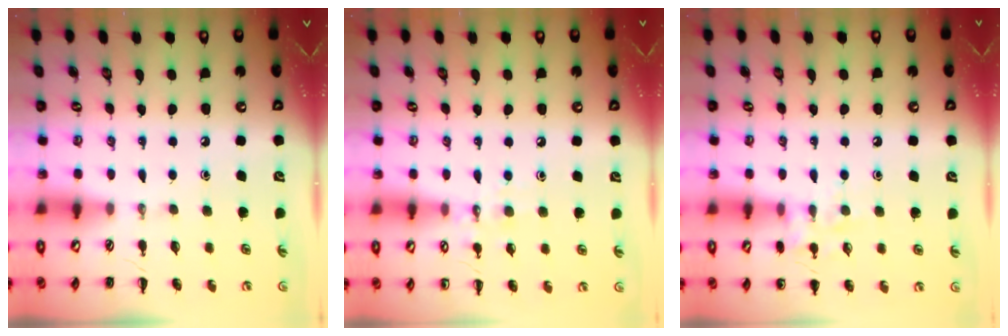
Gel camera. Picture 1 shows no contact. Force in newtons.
{"total": 7.5, "press": 7.3, "slide": 1.5}
{"total": 9.1, "press": 9.0, "slide": 1.5}